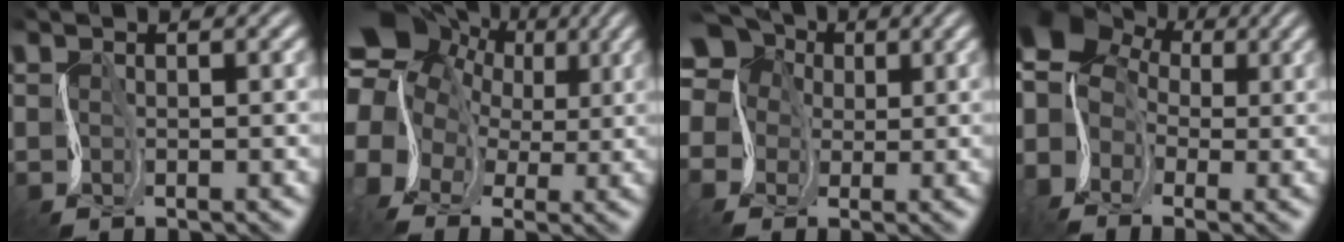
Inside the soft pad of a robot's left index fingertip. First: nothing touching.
{"total": 11.0, "force": [2.2, 9.3, 5.5], "torque": [-0.122, 0.029, 0.016]}
{"total": 9.7, "force": [2.4, 8.3, 4.4], "torque": [-0.111, 0.046, -0.015]}
{"total": 9.7, "force": [0.7, 7.8, 5.7], "torque": [-0.103, 0.029, -0.020]}